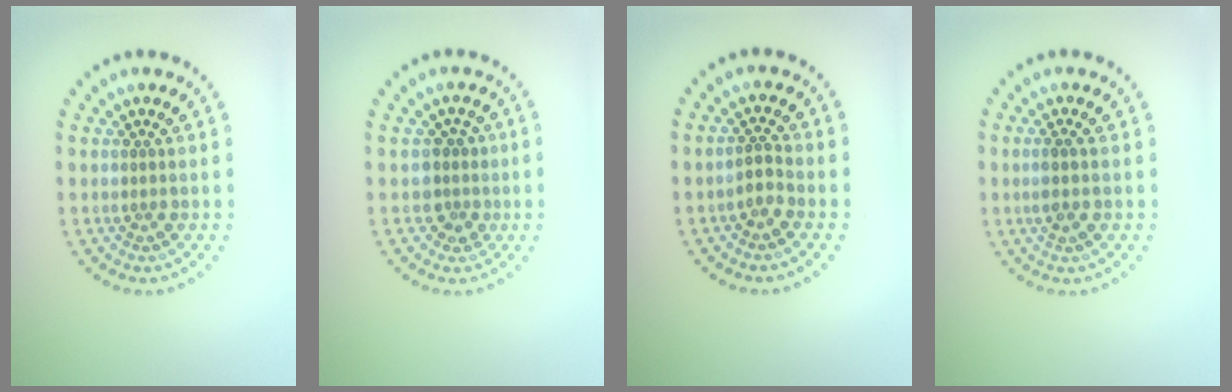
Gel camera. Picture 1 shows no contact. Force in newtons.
{"total": 2.1, "press": 1.7, "slide": 1.2}
{"total": 1.4, "press": 1.0, "slide": 1.0}
{"total": 1.5, "press": 1.2, "slide": 0.8}